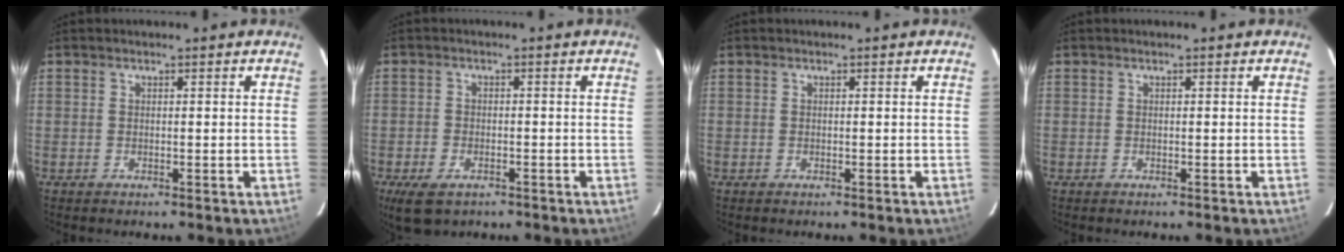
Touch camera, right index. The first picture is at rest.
{"total": 8.9, "force": [-5.2, 5.0, 5.2], "torque": [-0.126, -0.016, -0.088]}
{"total": 0.0}
{"total": 0.0}